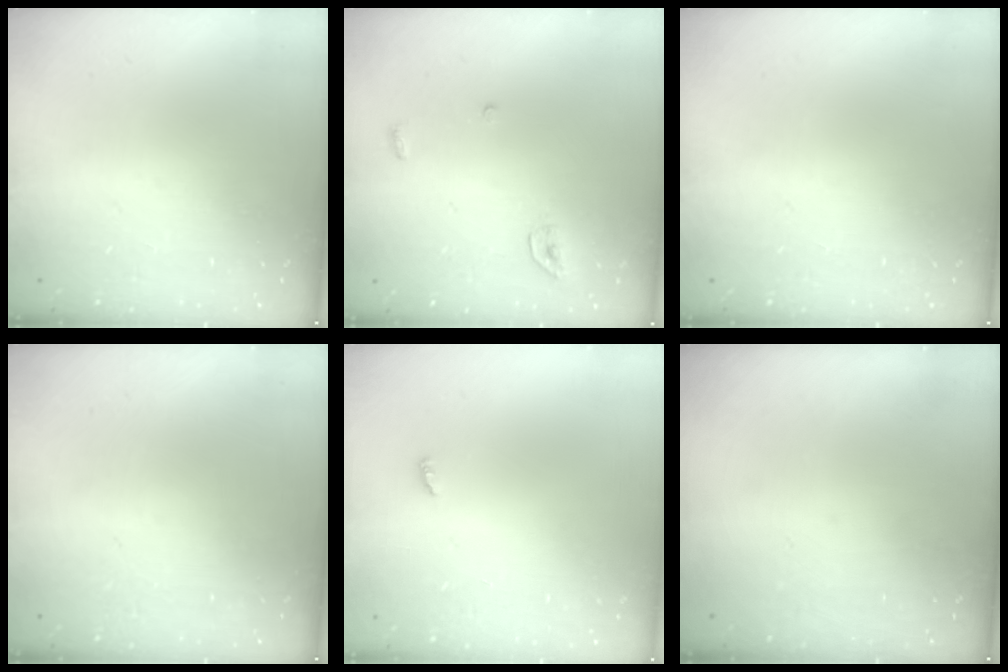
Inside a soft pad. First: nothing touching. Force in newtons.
{"total": 3.5, "press": 3.5, "slide": 0.3}
{"total": 0.0}
{"total": 0.0}
{"total": 2.3, "press": 2.3, "slide": 0.2}
{"total": 0.0}